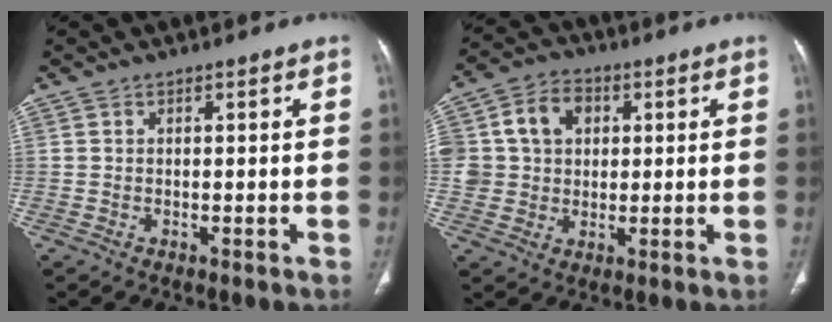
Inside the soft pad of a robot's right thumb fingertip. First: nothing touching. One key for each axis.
{"total": 11.9, "fx": 2.6, "fy": 9.8, "fz": 6.3, "tx": -0.099, "ty": 0.015, "tz": 0.047}